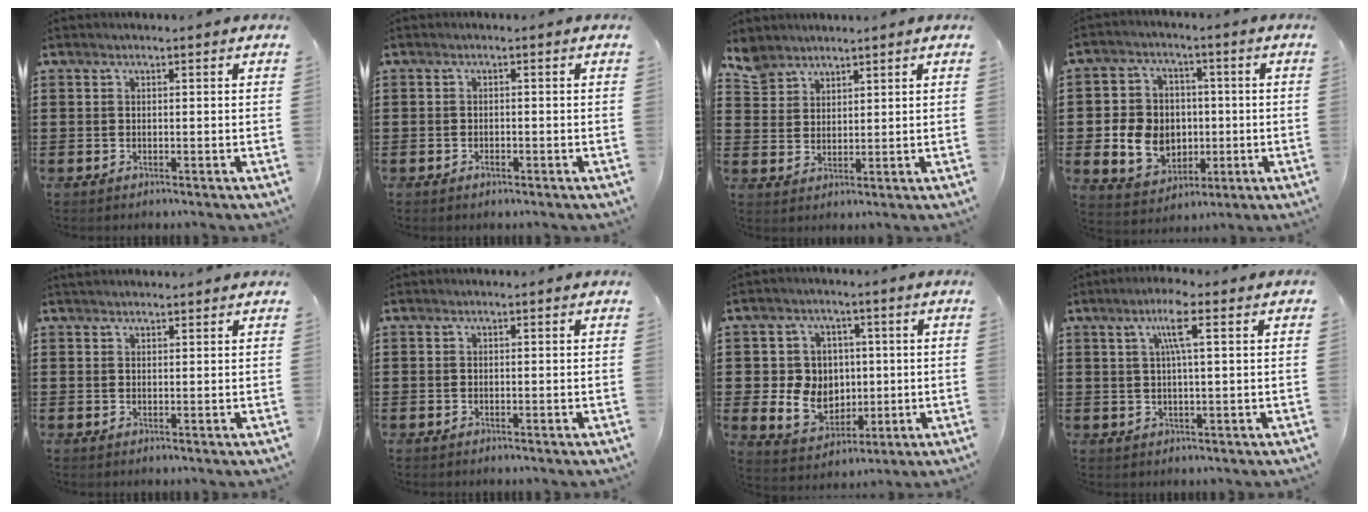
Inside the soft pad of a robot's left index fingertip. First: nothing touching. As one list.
[{"total": 0.9, "force": [-0.5, 0.5, 0.6], "torque": [-0.014, -0.004, -0.009]}, {"total": 4.5, "force": [3.8, 2.3, 0.4], "torque": [-0.026, -0.002, 0.074]}, {"total": 7.8, "force": [-0.7, 7.1, 3.1], "torque": [-0.084, 0.017, -0.011]}, {"total": 1.2, "force": [1.2, 0.3, 0.1], "torque": [-0.004, 0.001, 0.024]}, {"total": 0.0}, {"total": 7.0, "force": [0.5, 6.7, 2.1], "torque": [-0.067, 0.007, 0.013]}, {"total": 5.0, "force": [2.1, 0.0, 4.6], "torque": [-0.092, 0.005, 0.030]}]